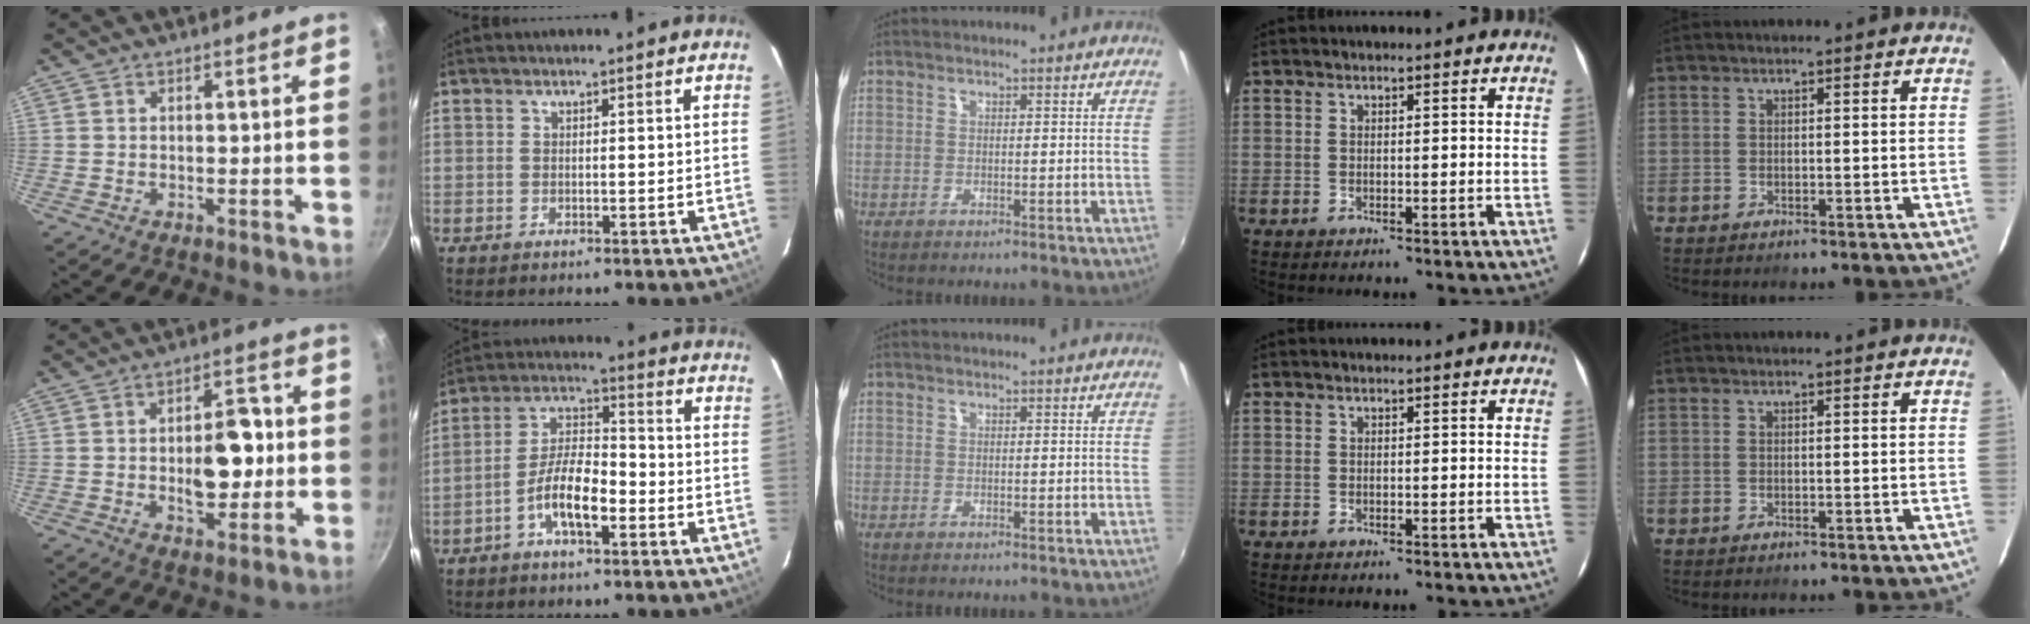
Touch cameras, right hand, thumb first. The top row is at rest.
{"thumb": {"total": 10.5, "force": [-0.7, 6.0, 8.5], "torque": [-0.089, 0.014, -0.009]}, "index": {"total": 9.0, "force": [-4.2, 3.0, 7.4], "torque": [-0.152, 0.013, -0.077]}}